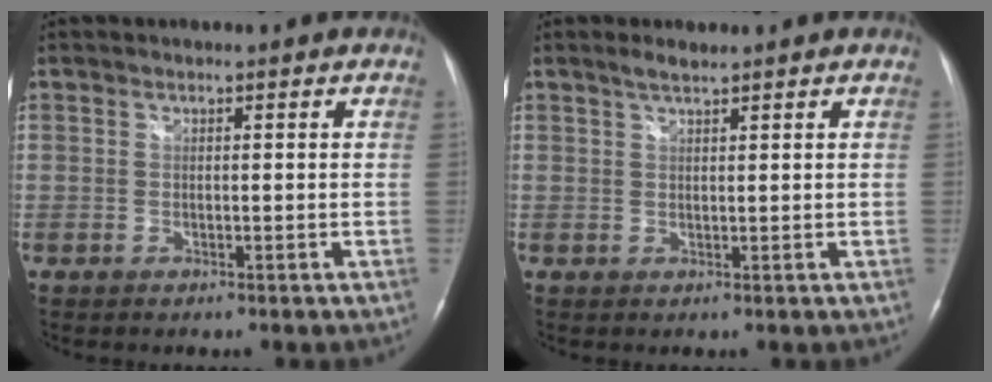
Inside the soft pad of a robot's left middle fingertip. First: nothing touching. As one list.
[{"total": 1.8, "force": [1.6, 0.1, 0.9], "torque": [-0.025, 0.002, 0.033]}]